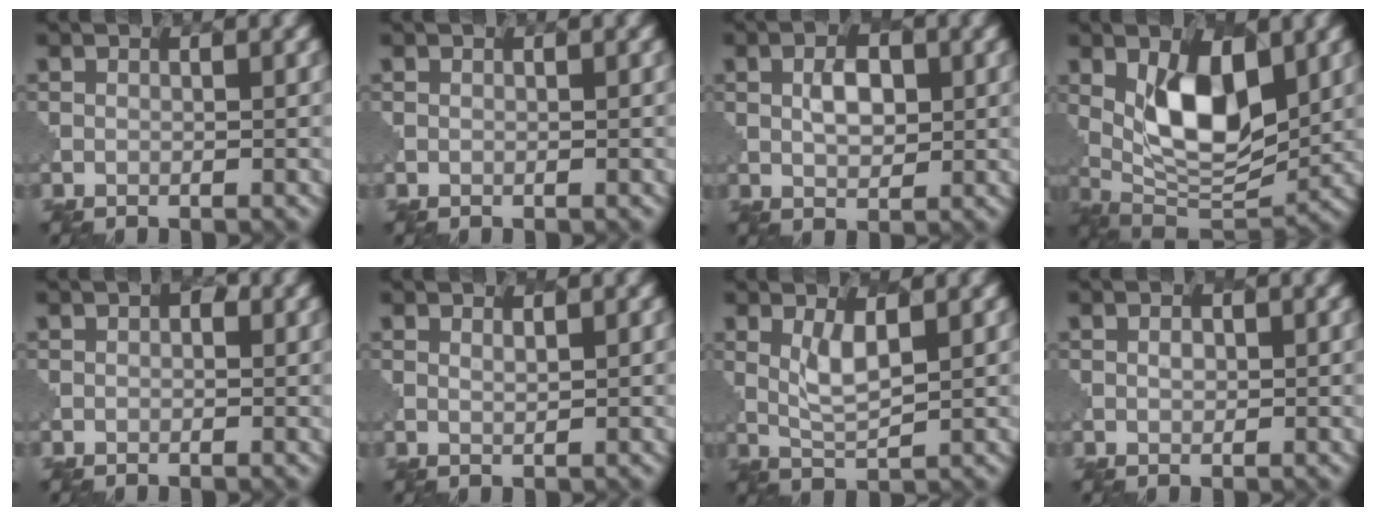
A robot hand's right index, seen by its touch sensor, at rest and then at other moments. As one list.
[{"total": 0.0}, {"total": 2.7, "force": [0.8, 1.6, 2.0], "torque": [-0.037, 0.001, 0.015]}, {"total": 8.4, "force": [2.1, 4.0, 7.1], "torque": [-0.125, -0.009, 0.039]}, {"total": 1.0, "force": [0.1, 0.7, 0.7], "torque": [-0.007, 0.001, 0.002]}, {"total": 0.8, "force": [0.8, 0.1, 0.3], "torque": [-0.004, -0.005, 0.016]}, {"total": 2.9, "force": [1.3, 0.8, 2.4], "torque": [-0.054, -0.007, 0.030]}, {"total": 1.0, "force": [0.2, 0.7, 0.7], "torque": [-0.010, -0.001, 0.006]}]